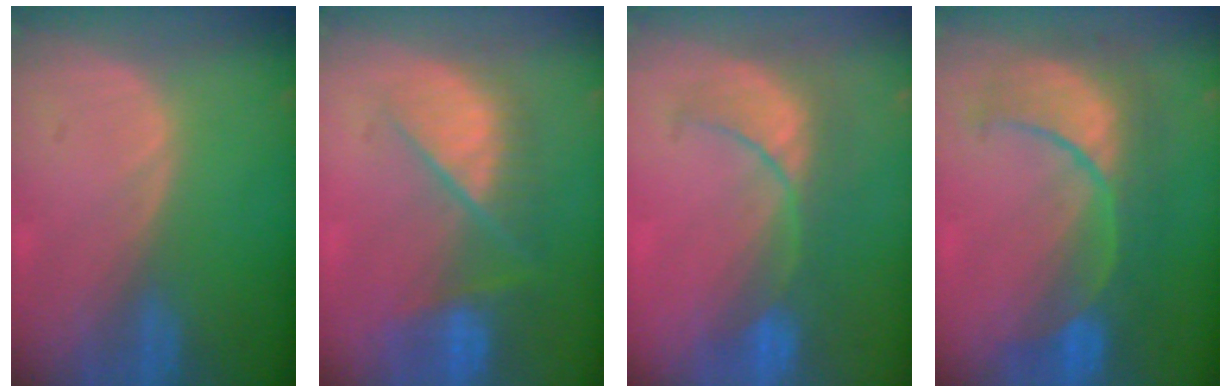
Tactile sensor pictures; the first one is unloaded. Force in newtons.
{"total": 8.8, "press": 8.0, "slide": 3.8}
{"total": 7.9, "press": 7.8, "slide": 1.3}
{"total": 9.4, "press": 9.4, "slide": 0.7}